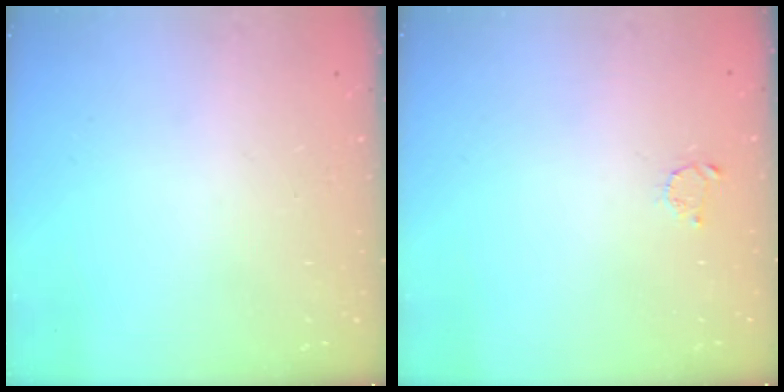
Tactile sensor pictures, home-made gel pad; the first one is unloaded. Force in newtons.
{"total": 2.1, "press": 2.1, "slide": 0.3}